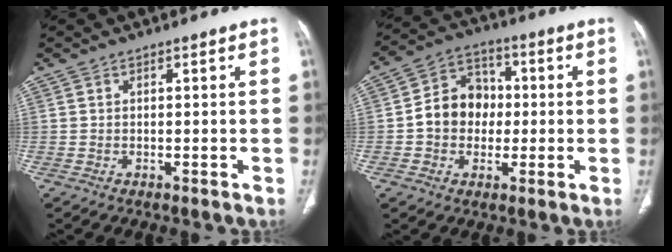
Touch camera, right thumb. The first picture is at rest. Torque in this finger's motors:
{"motor_torque": [1.10, 1.06, 0.83, -0.33, 0.03]}